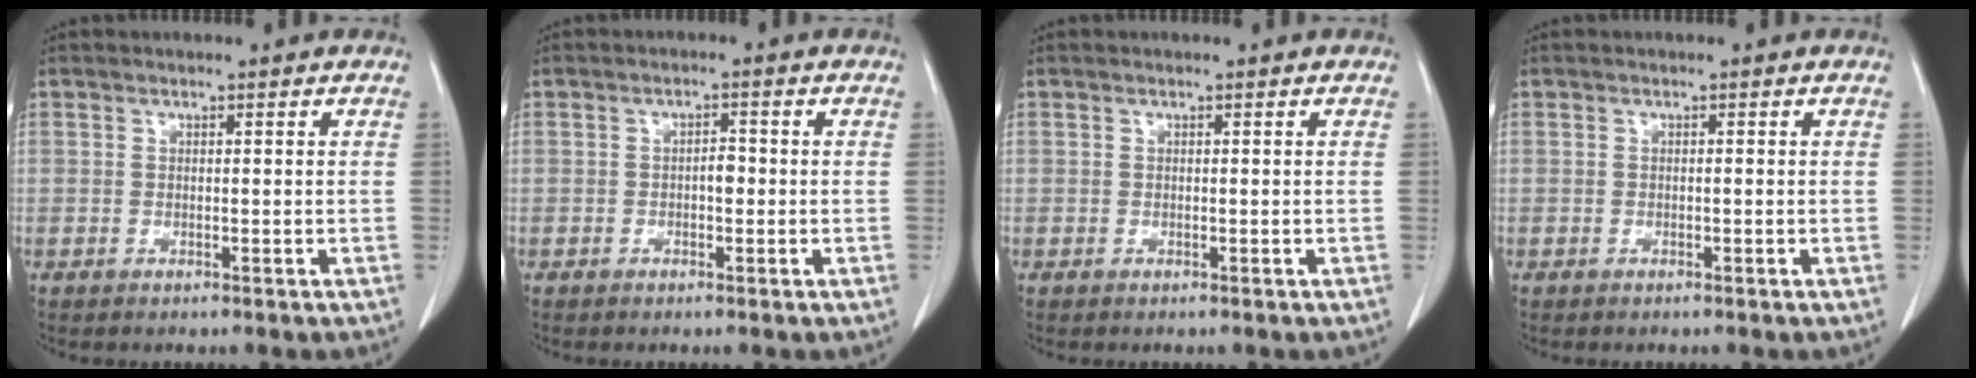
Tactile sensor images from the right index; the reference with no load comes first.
{"total": 1.8, "force": [-0.3, 0.8, 1.6], "torque": [-0.022, 0.004, -0.005]}
{"total": 0.0}
{"total": 0.0}